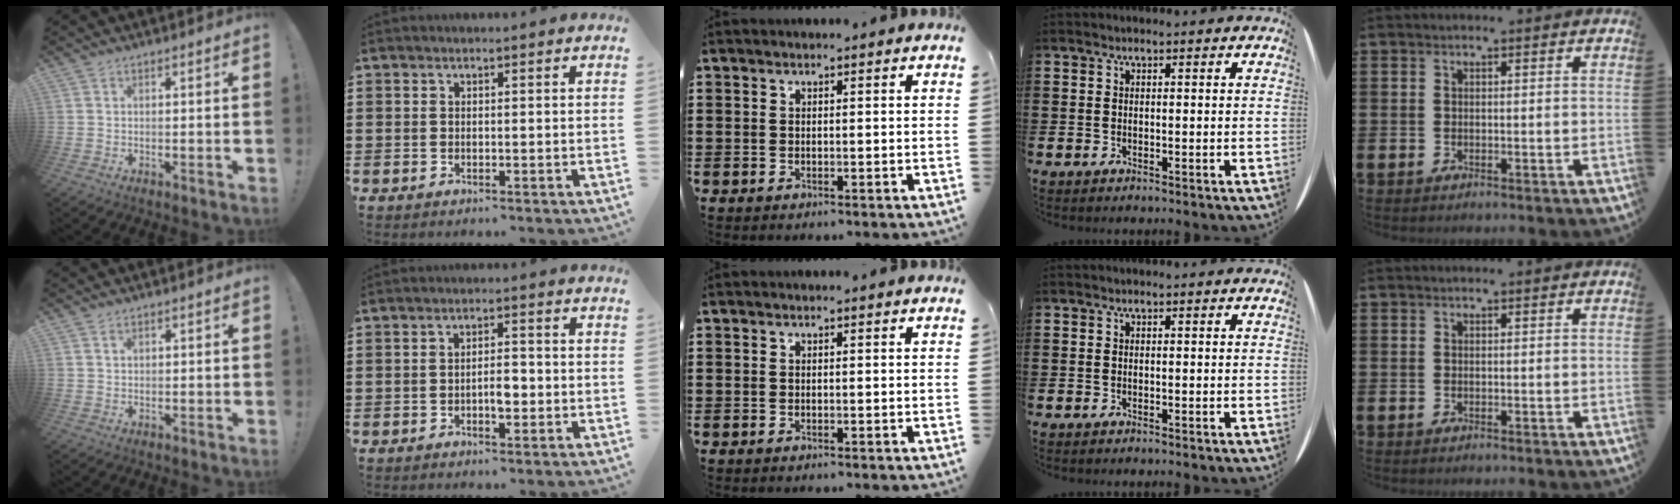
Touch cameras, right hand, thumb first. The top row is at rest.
{"thumb": {"total": 0.9, "force": [0.5, 0.6, 0.4], "torque": [-0.003, -0.001, 0.009]}, "index": {"total": 3.4, "force": [-0.8, 1.2, 3.1], "torque": [-0.056, 0.004, -0.014]}}